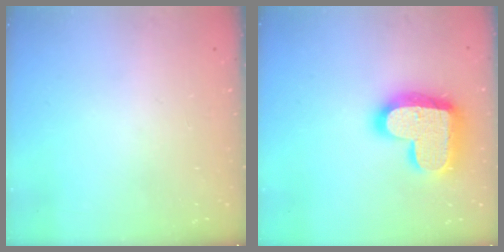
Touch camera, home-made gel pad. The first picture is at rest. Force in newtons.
{"total": 21.4, "press": 21.4, "slide": 1.3}